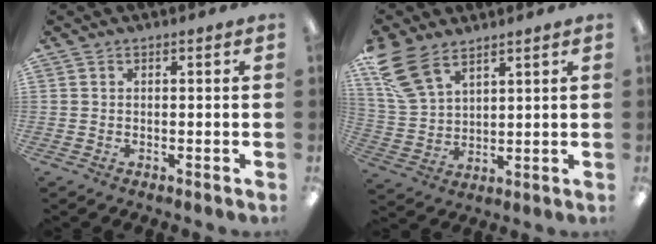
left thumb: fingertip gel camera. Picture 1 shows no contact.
{"total": 12.4, "force": [8.5, 6.0, 6.7], "torque": [-0.162, -0.026, 0.164]}